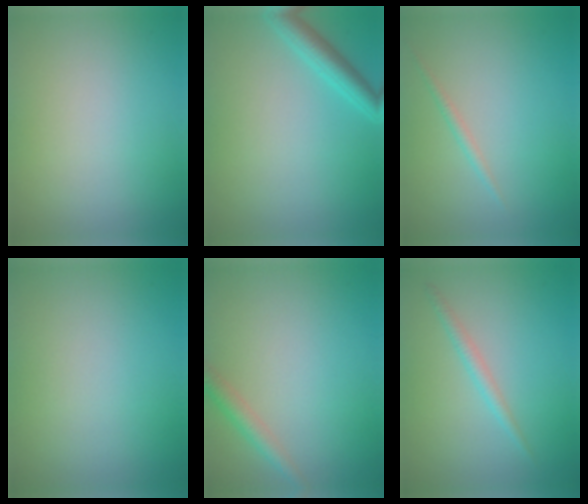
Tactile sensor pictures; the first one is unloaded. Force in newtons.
{"total": 2.7, "press": 2.7, "slide": 0.1}
{"total": 0.9, "press": 0.9, "slide": 0.0}
{"total": 0.0}
{"total": 2.0, "press": 2.0, "slide": 0.1}
{"total": 1.5, "press": 1.4, "slide": 0.1}